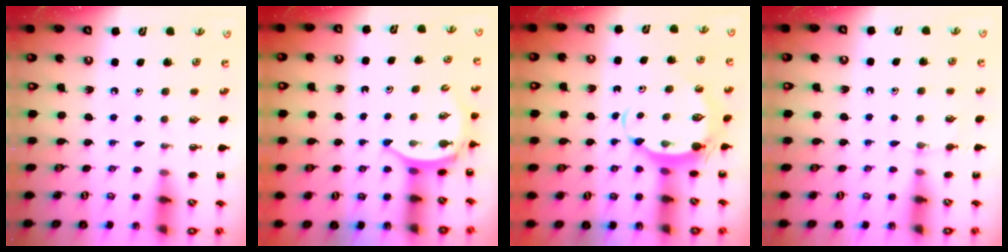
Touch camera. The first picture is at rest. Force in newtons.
{"total": 4.3, "press": 4.3, "slide": 0.2}
{"total": 5.7, "press": 5.6, "slide": 1.3}
{"total": 3.4, "press": 3.2, "slide": 1.3}